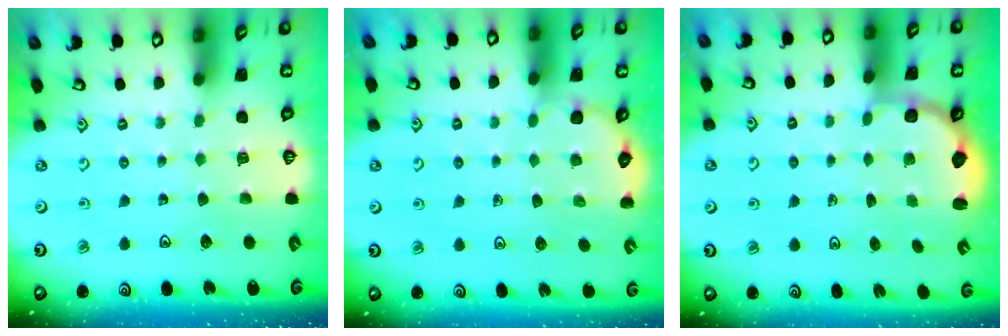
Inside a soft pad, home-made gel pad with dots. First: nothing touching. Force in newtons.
{"total": 2.9, "press": 2.8, "slide": 0.7}
{"total": 2.9, "press": 2.6, "slide": 1.2}